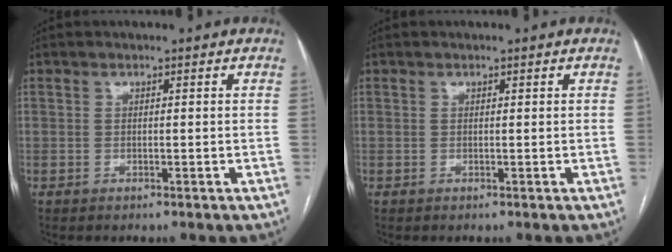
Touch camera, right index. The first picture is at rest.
{"total": 0.0}